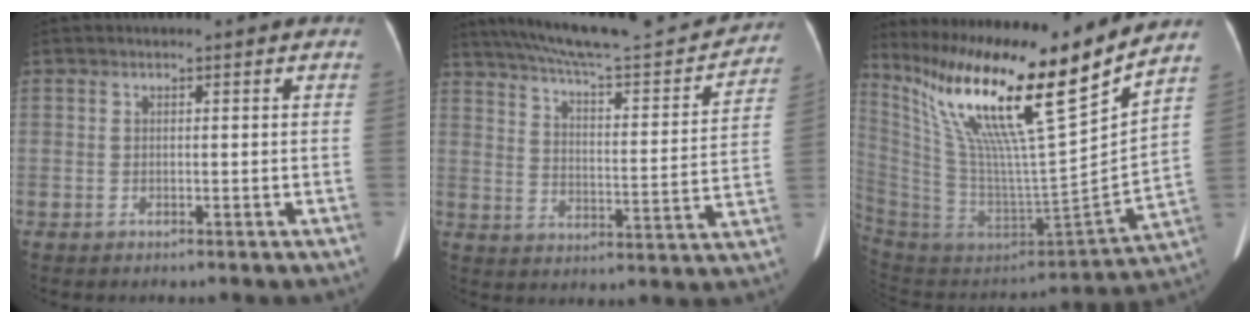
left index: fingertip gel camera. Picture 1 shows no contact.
{"total": 24.2, "force": [21.8, 2.8, 10.1], "torque": [-0.164, -0.014, 0.299]}
{"total": 26.1, "force": [18.7, -0.1, 18.3], "torque": [-0.337, -0.017, 0.330]}